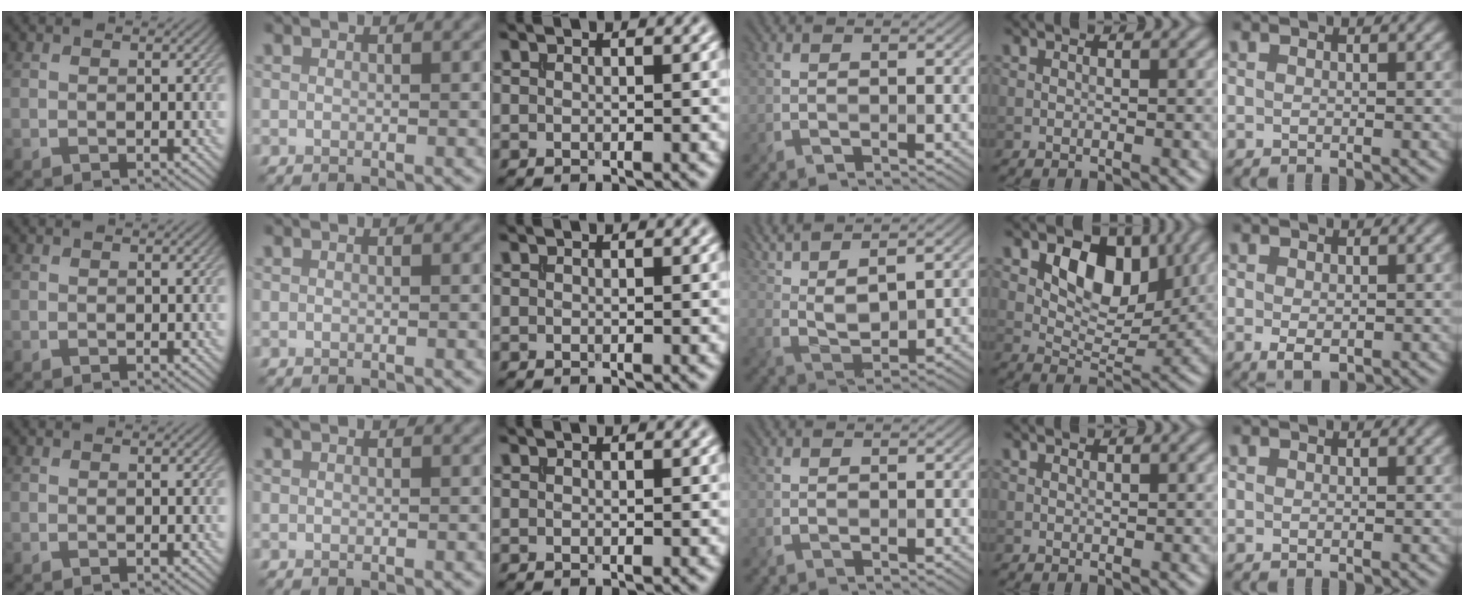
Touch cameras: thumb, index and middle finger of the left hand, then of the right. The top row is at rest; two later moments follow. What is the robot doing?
{"motion": "extract", "object": "file holder"}